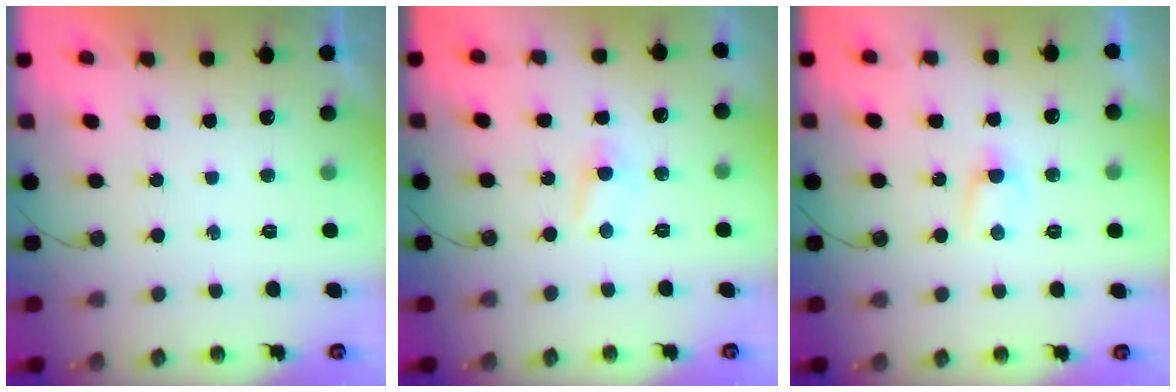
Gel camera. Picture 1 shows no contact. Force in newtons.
{"total": 4.1, "press": 4.1, "slide": 0.4}
{"total": 3.4, "press": 3.3, "slide": 0.5}